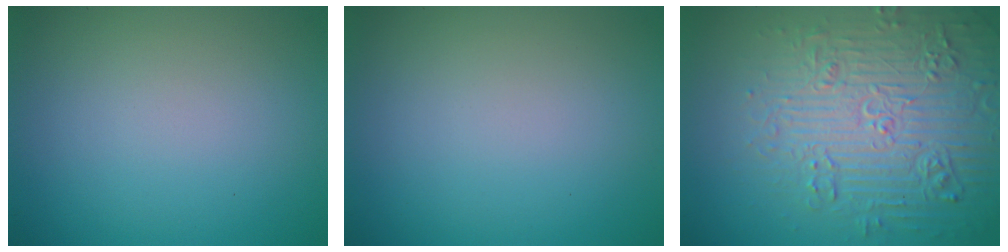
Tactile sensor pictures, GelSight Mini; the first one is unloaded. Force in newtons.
{"total": 0.0}
{"total": 7.8, "press": 7.6, "slide": 1.9}